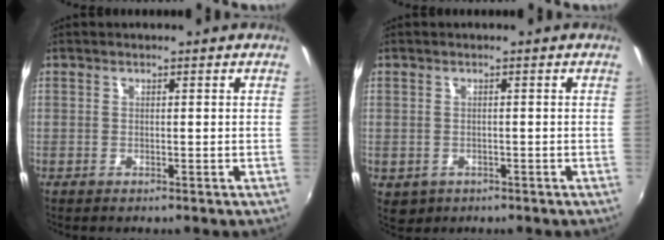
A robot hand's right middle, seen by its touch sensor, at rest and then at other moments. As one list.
[{"total": 2.8, "force": [-0.7, 2.5, 1.2], "torque": [-0.025, -0.007, -0.006]}]